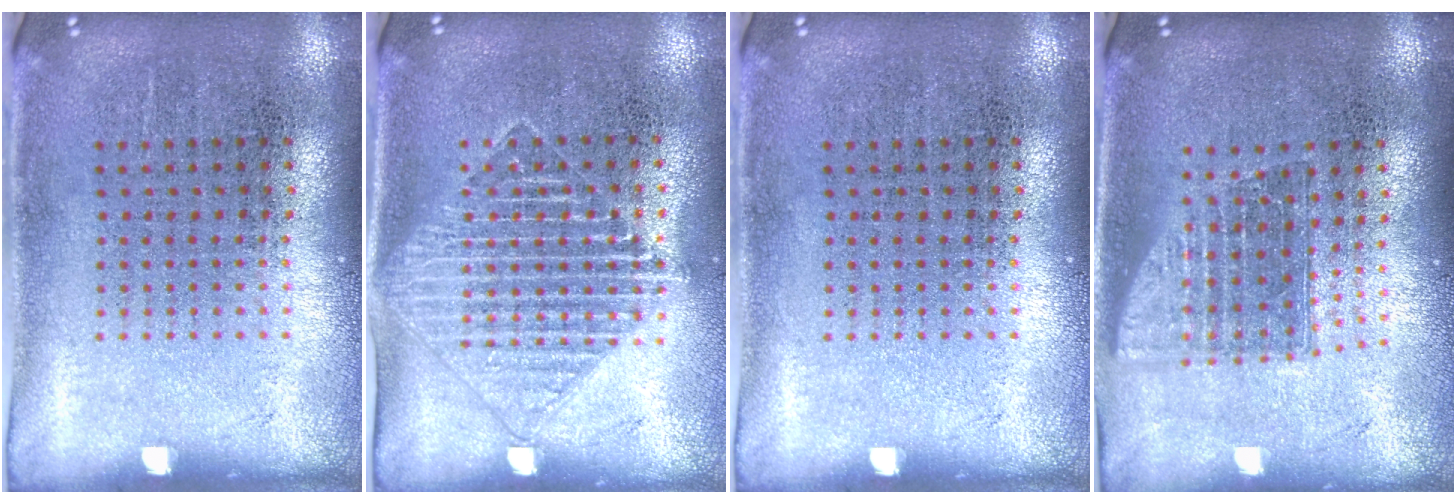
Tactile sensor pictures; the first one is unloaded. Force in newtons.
{"total": 1.6, "press": 1.4, "slide": 0.8}
{"total": 0.0}
{"total": 1.5, "press": 1.2, "slide": 0.9}